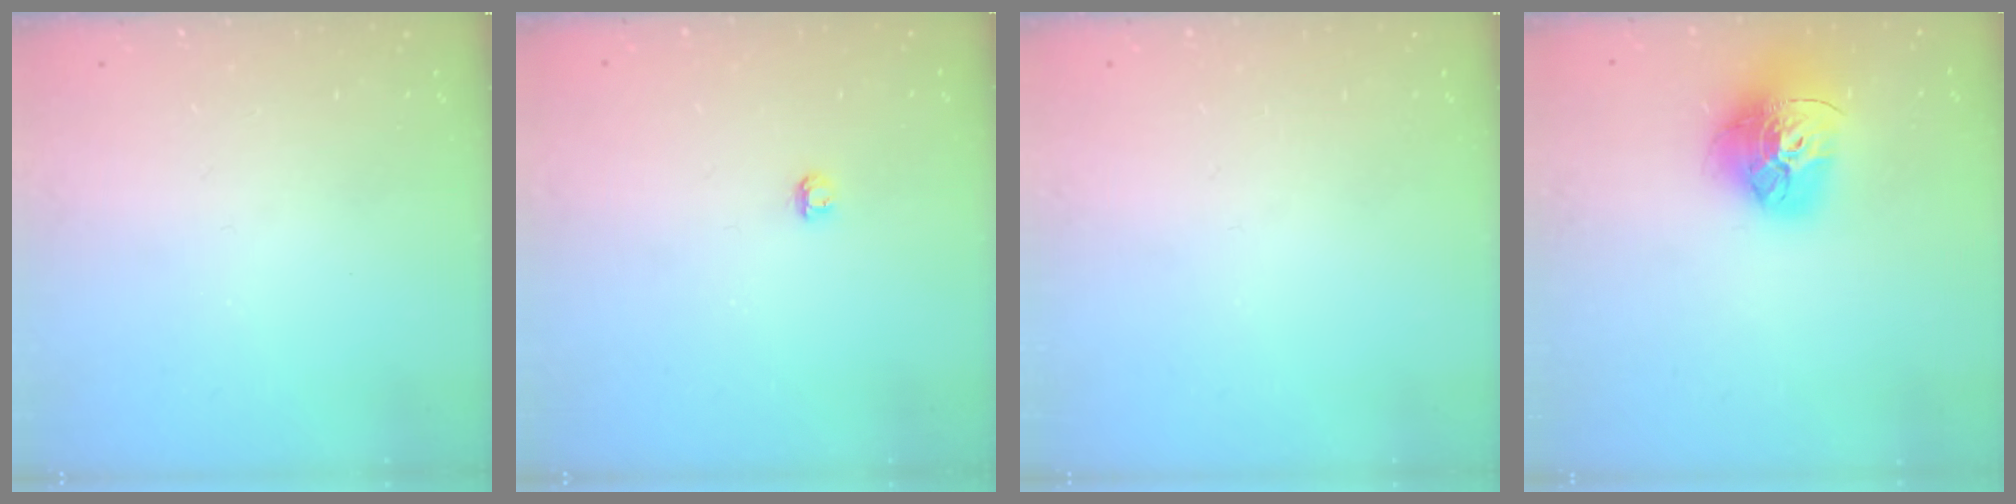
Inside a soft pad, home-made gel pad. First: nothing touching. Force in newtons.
{"total": 2.9, "press": 2.9, "slide": 0.3}
{"total": 0.0}
{"total": 18.0, "press": 17.9, "slide": 1.8}